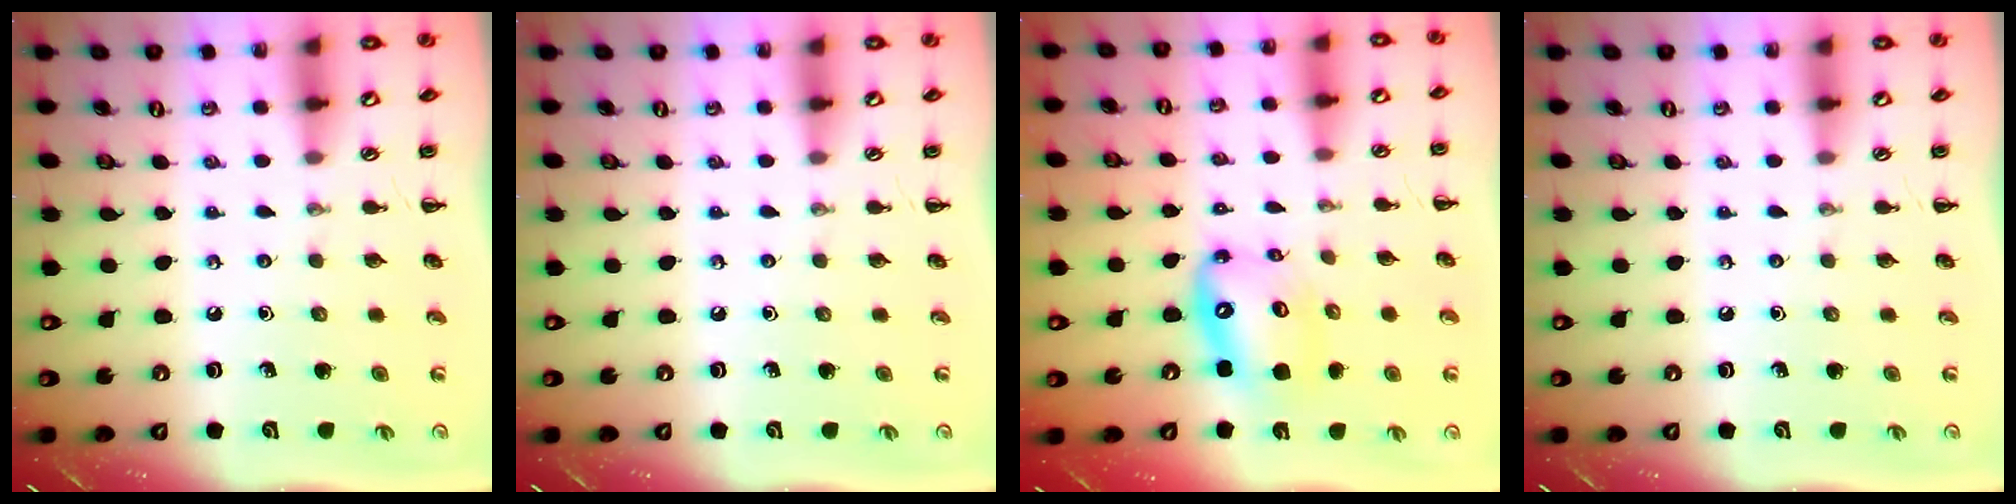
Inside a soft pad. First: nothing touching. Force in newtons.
{"total": 0.0}
{"total": 12.7, "press": 12.2, "slide": 3.3}
{"total": 0.0}